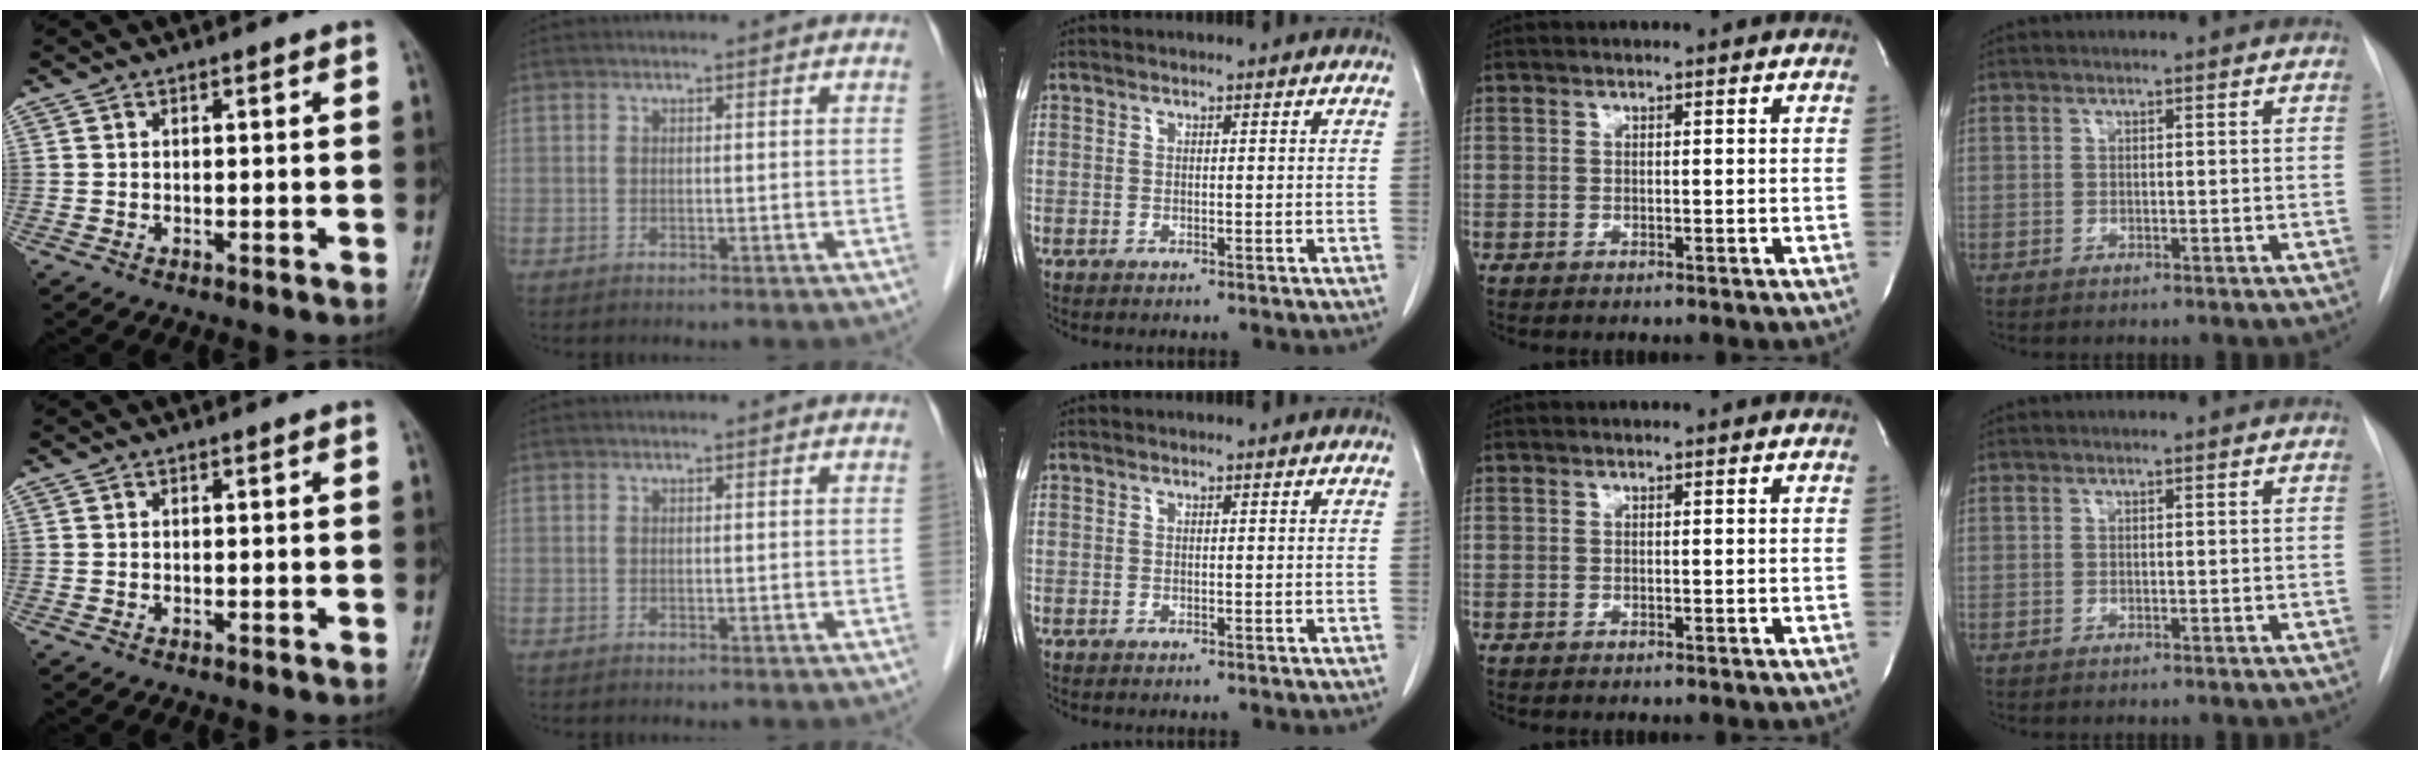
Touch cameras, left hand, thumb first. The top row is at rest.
{}